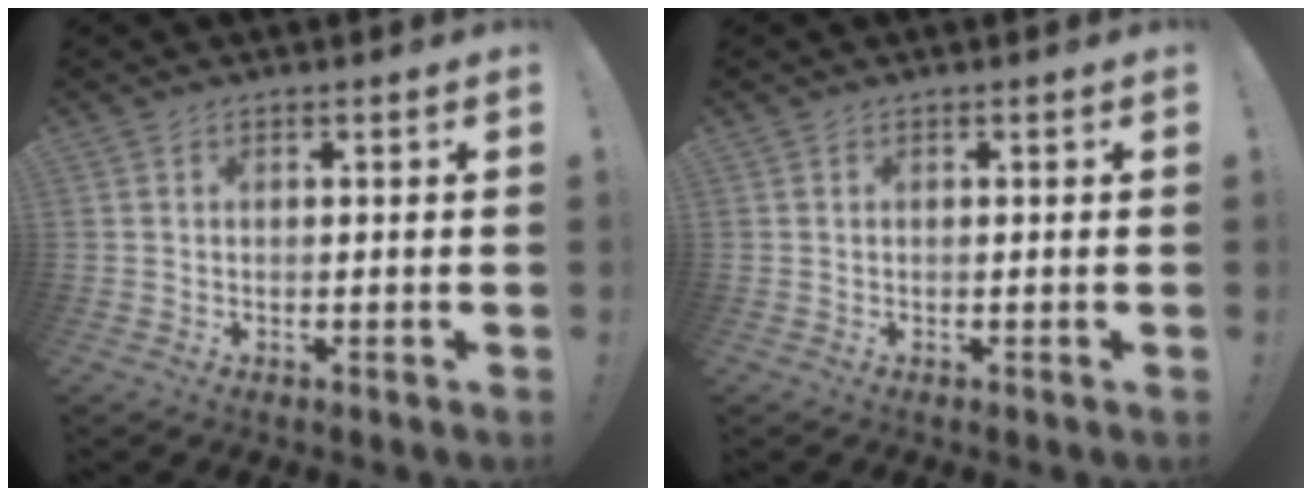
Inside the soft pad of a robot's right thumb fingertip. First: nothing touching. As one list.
[{"total": 0.0}]